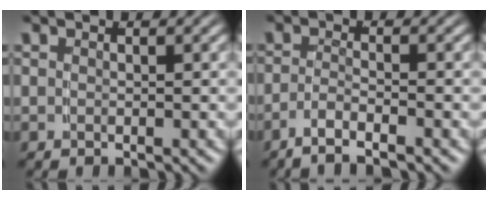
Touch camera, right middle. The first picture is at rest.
{"total": 2.7, "force": [-2.4, -0.1, 1.4], "torque": [-0.028, -0.008, -0.039]}